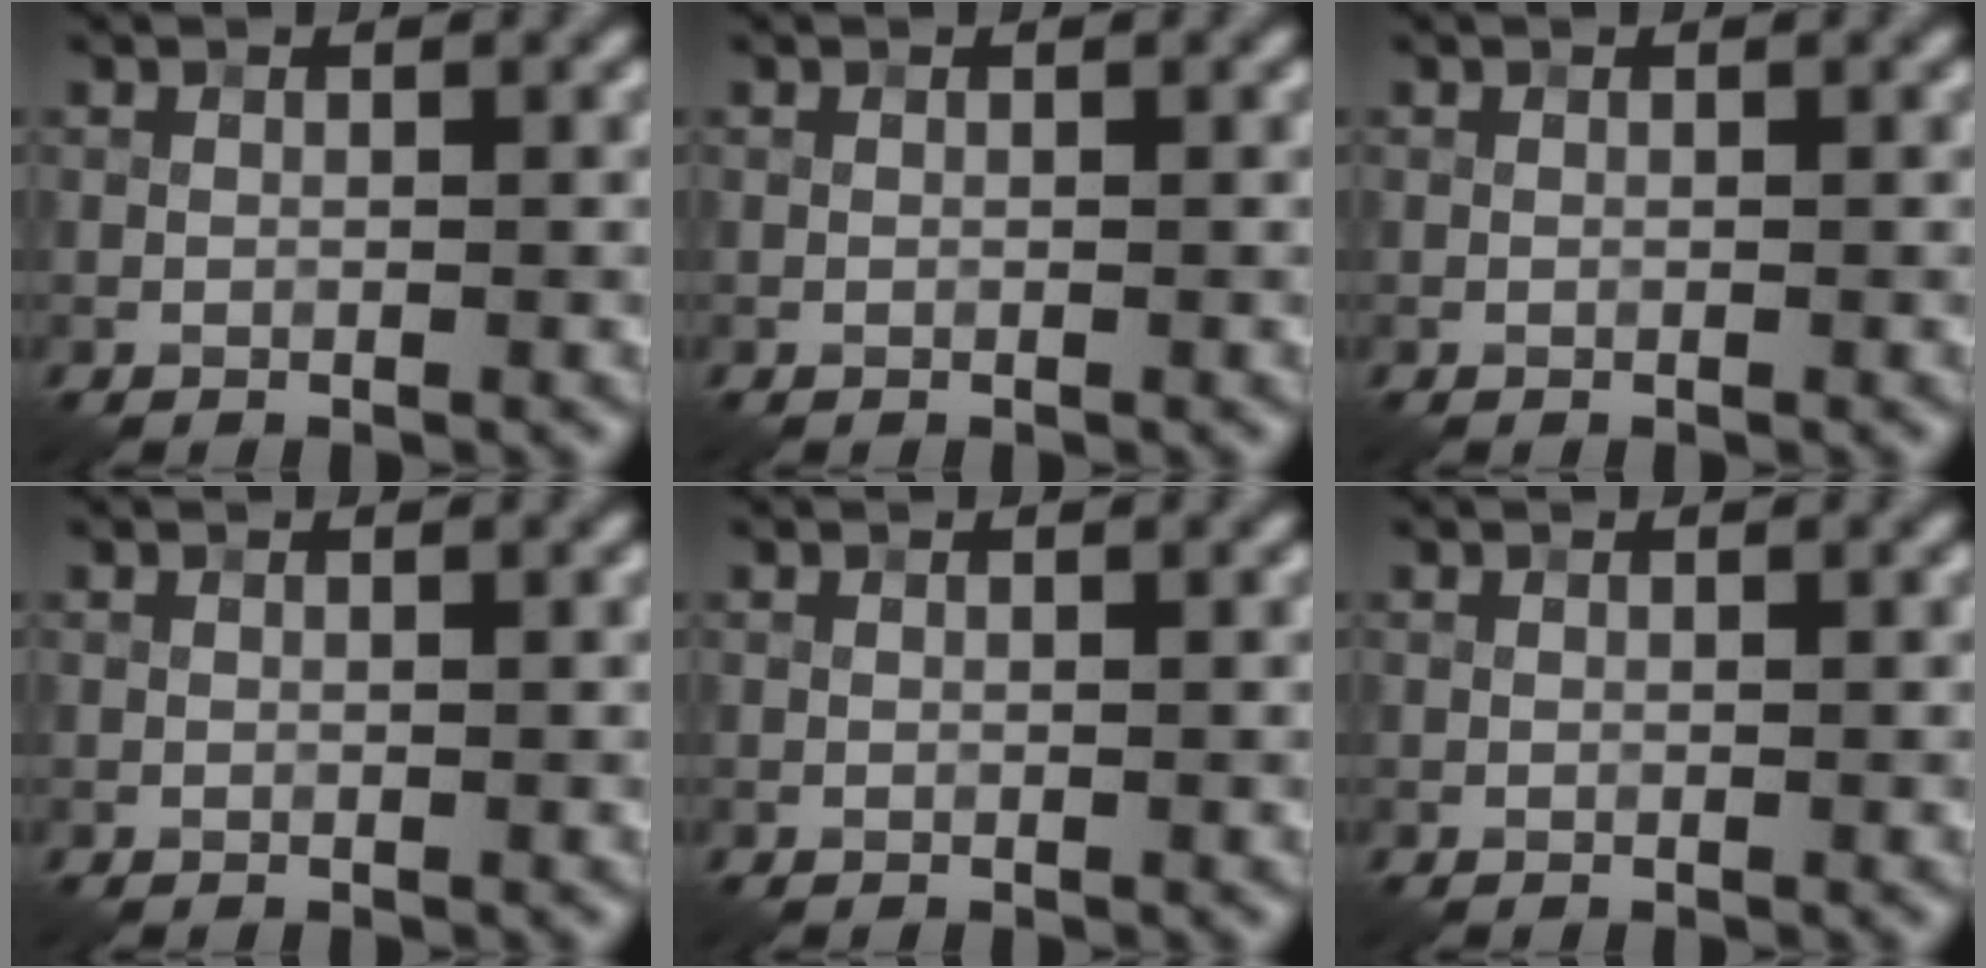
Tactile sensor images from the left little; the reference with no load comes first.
{"total": 0.0}
{"total": 0.0}
{"total": 0.0}
{"total": 0.0}
{"total": 0.0}